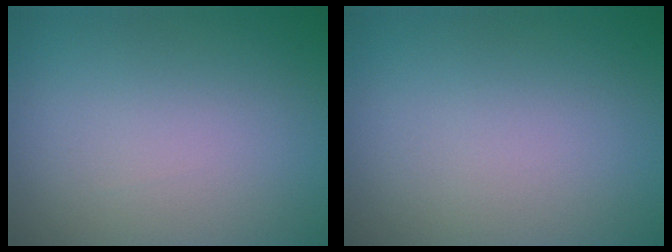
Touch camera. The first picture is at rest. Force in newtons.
{"total": 0.0}